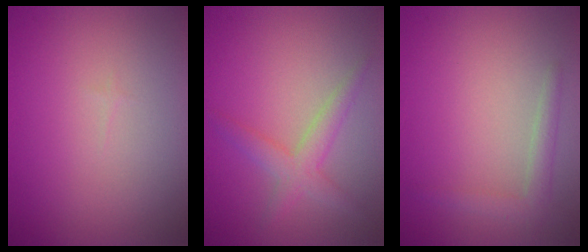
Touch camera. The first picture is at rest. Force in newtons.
{"total": 2.5, "press": 2.5, "slide": 0.2}
{"total": 1.8, "press": 1.8, "slide": 0.2}